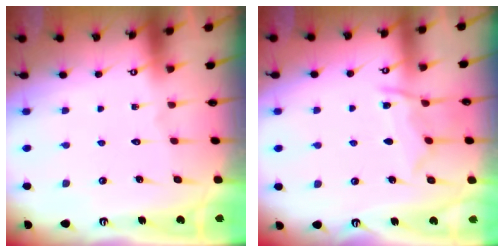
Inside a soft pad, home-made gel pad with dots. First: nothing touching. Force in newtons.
{"total": 9.0, "press": 8.9, "slide": 0.7}